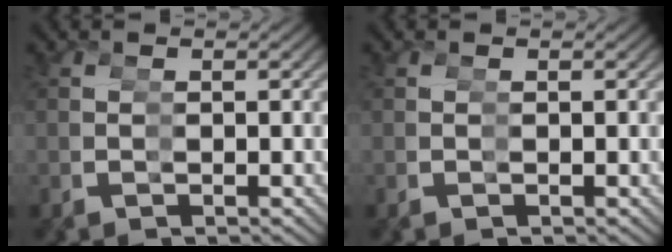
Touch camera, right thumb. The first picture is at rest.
{"total": 0.0}